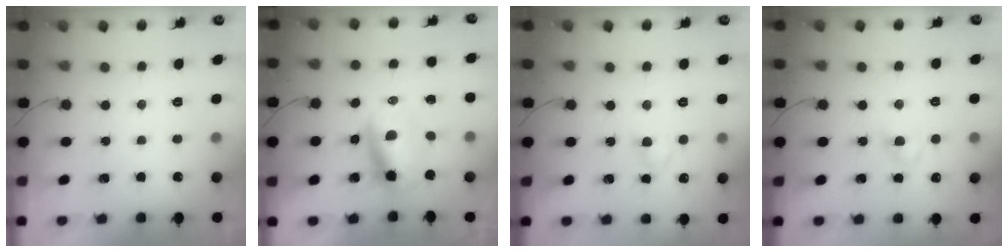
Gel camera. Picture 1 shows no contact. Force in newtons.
{"total": 6.9, "press": 6.7, "slide": 1.6}
{"total": 2.7, "press": 2.4, "slide": 1.2}
{"total": 2.8, "press": 2.7, "slide": 0.9}